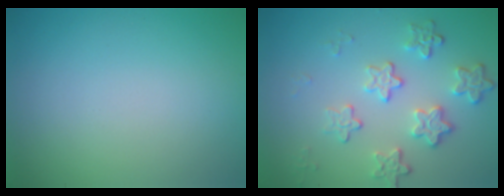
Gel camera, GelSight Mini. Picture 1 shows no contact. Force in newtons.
{"total": 4.2, "press": 3.1, "slide": 2.8}